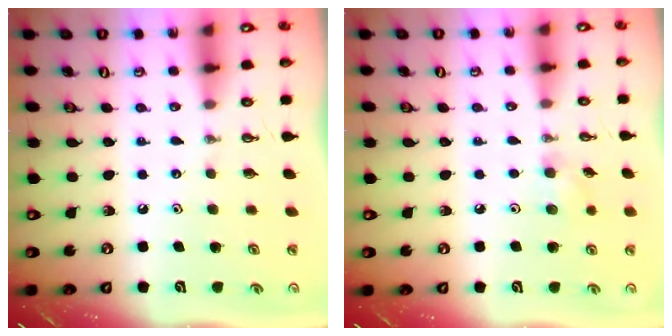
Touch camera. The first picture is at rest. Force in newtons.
{"total": 5.5, "press": 5.4, "slide": 1.5}